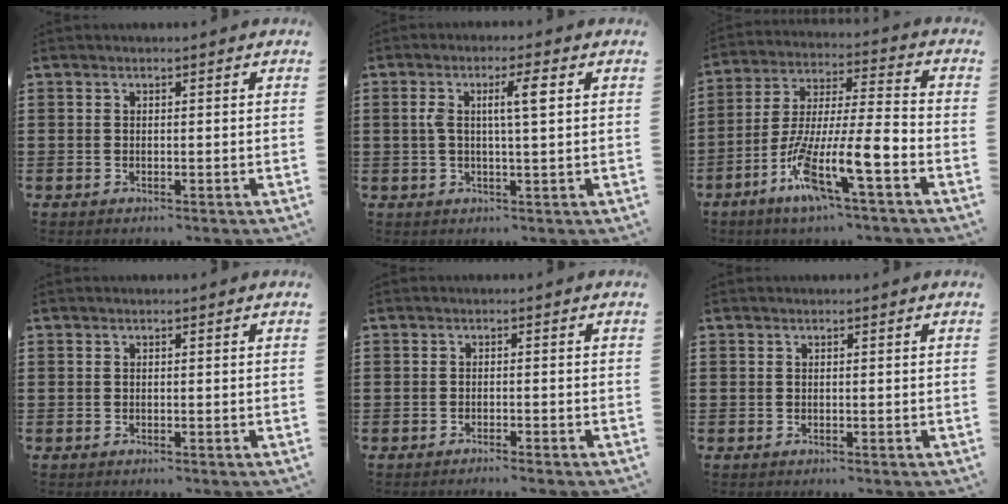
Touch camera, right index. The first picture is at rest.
{"total": 5.1, "force": [1.0, 0.5, 4.9], "torque": [-0.097, 0.000, 0.012]}
{"total": 13.3, "force": [-7.1, 1.8, 11.1], "torque": [-0.220, -0.013, -0.134]}
{"total": 0.0}
{"total": 1.1, "force": [-1.1, -0.2, 0.2], "torque": [-0.005, 0.001, -0.022]}
{"total": 0.0}